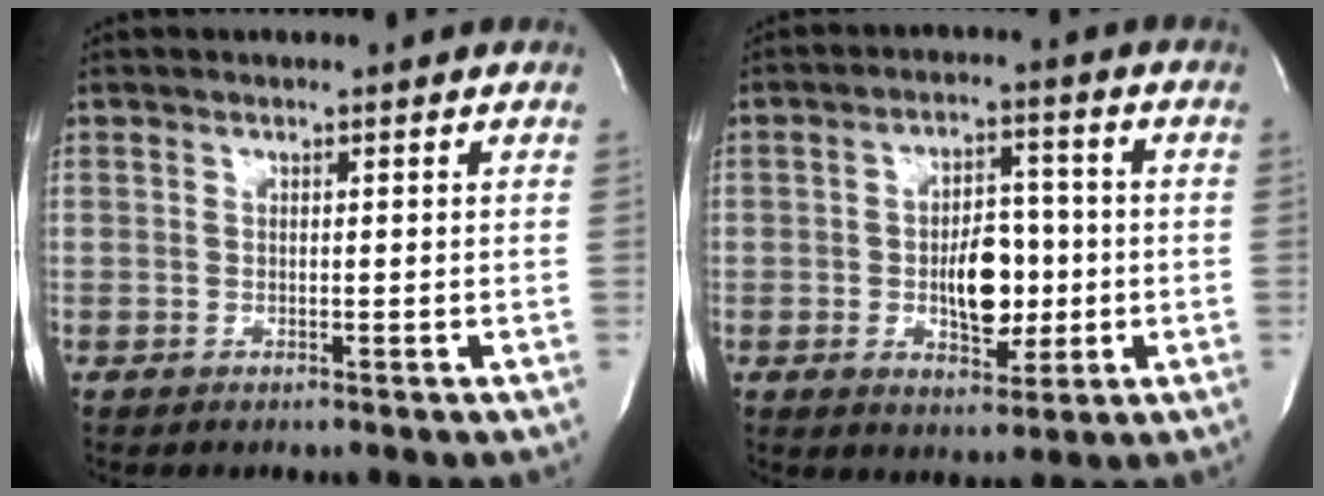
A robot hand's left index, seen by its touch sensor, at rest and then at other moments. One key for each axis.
{"total": 8.1, "fx": -1.2, "fy": 4.2, "fz": 6.8, "tx": -0.111, "ty": 0.010, "tz": -0.013}